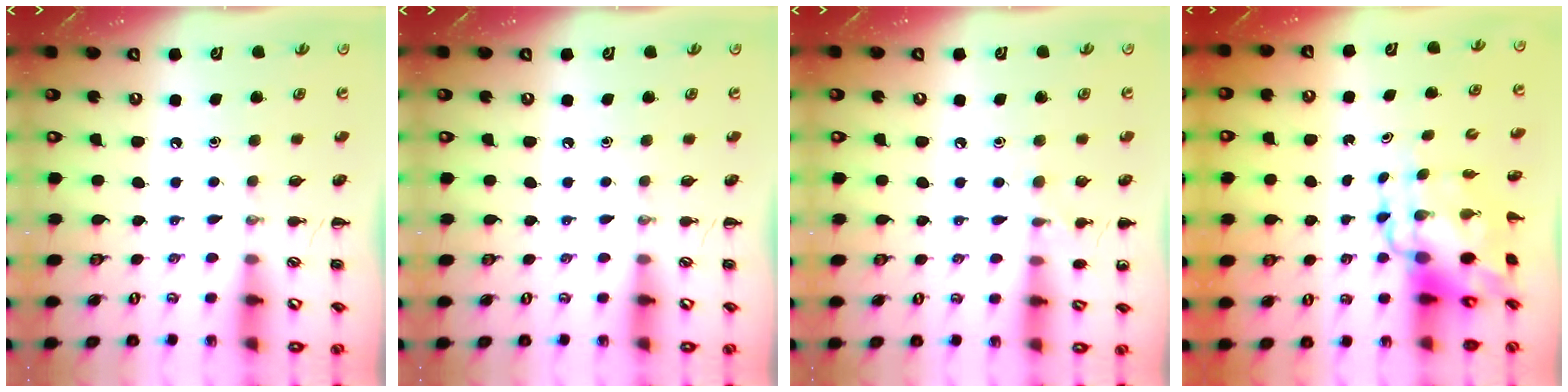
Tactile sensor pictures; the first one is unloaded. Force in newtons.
{"total": 0.0}
{"total": 5.7, "press": 5.5, "slide": 1.5}
{"total": 10.5, "press": 10.1, "slide": 2.9}